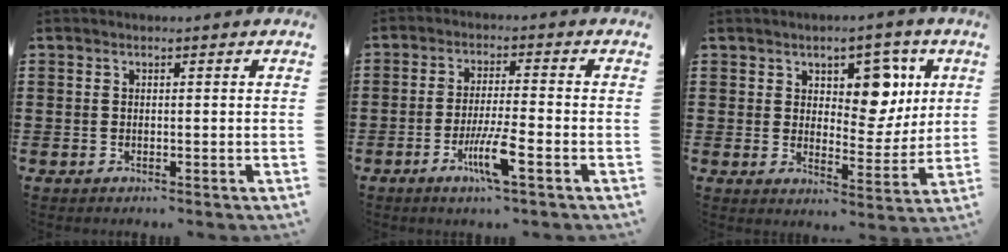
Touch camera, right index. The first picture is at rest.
{"total": 6.7, "force": [-3.2, 0.7, 5.9], "torque": [-0.120, -0.013, -0.060]}
{"total": 7.9, "force": [3.7, 4.9, 5.0], "torque": [-0.078, -0.004, 0.058]}